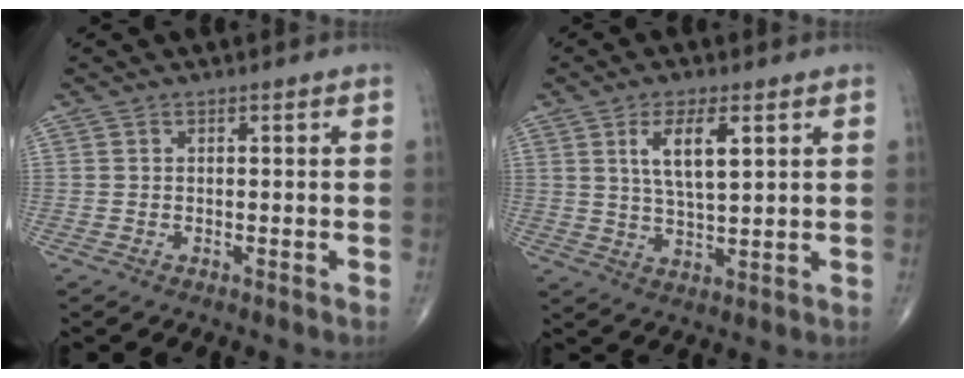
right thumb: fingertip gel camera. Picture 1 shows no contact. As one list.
[{"total": 8.0, "force": [3.0, 2.7, 6.9], "torque": [-0.120, -0.016, 0.059]}]